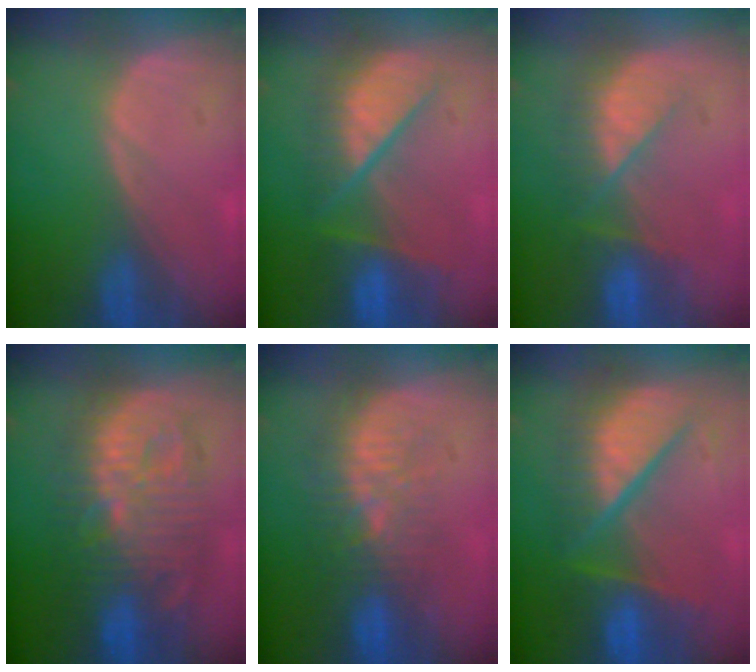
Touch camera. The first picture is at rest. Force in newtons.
{"total": 9.0, "press": 9.0, "slide": 0.9}
{"total": 7.8, "press": 7.2, "slide": 3.1}
{"total": 12.4, "press": 12.3, "slide": 1.0}
{"total": 9.3, "press": 8.5, "slide": 3.6}
{"total": 11.0, "press": 11.0, "slide": 1.3}